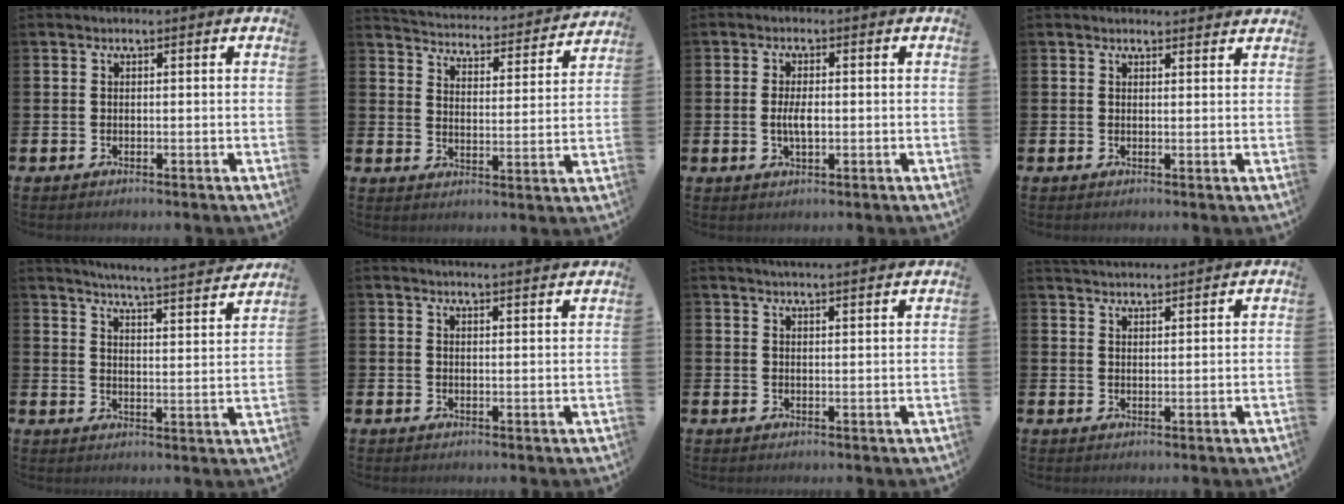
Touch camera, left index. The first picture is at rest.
{"total": 3.7, "force": [3.6, 0.7, 0.4], "torque": [-0.028, -0.039, 0.054]}
{"total": 3.0, "force": [-0.1, 1.3, 2.7], "torque": [-0.044, 0.000, -0.005]}
{"total": 1.6, "force": [1.6, 0.2, -0.1], "torque": [0.013, -0.008, 0.026]}
{"total": 5.4, "force": [5.3, -0.7, 1.1], "torque": [-0.034, -0.049, 0.086]}
{"total": 2.8, "force": [2.7, -0.4, 0.0], "torque": [0.011, -0.023, 0.047]}
{"total": 3.1, "force": [3.1, -0.4, 0.3], "torque": [-0.004, -0.016, 0.055]}
{"total": 3.0, "force": [3.0, 0.1, 0.0], "torque": [0.000, -0.017, 0.054]}